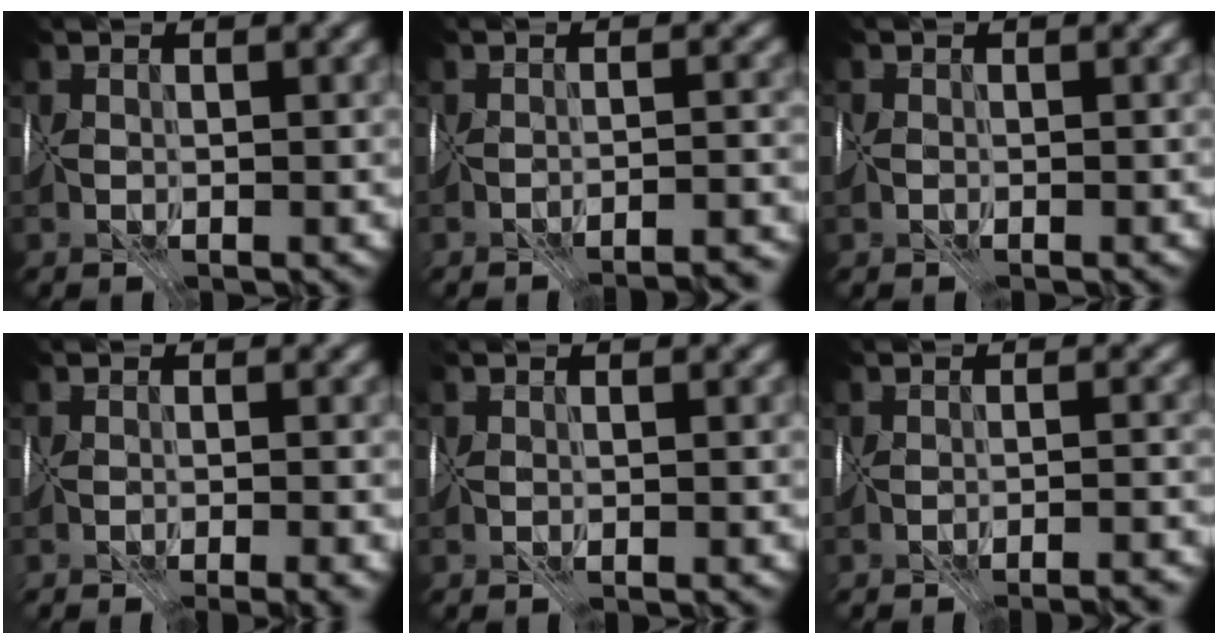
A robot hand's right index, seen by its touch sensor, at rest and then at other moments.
{"total": 6.8, "force": [-6.6, 0.7, 1.6], "torque": [0.005, 0.009, -0.067]}
{"total": 1.8, "force": [-1.0, 1.1, 1.1], "torque": [-0.011, -0.002, -0.020]}
{"total": 4.6, "force": [-3.4, 1.1, 2.9], "torque": [-0.025, -0.006, -0.033]}
{"total": 1.3, "force": [-1.2, 0.0, 0.5], "torque": [0.007, -0.001, -0.018]}
{"total": 6.2, "force": [-6.0, 0.7, 1.5], "torque": [0.009, 0.006, -0.060]}